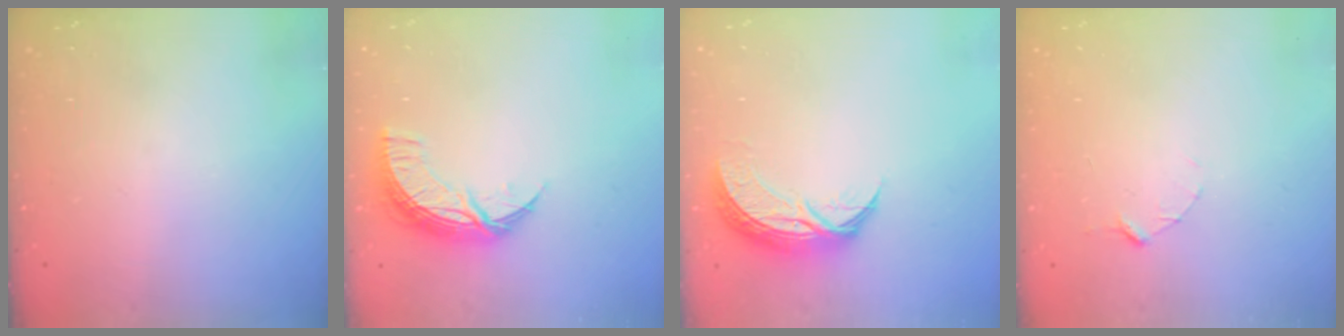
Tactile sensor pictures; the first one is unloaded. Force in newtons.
{"total": 10.0, "press": 10.0, "slide": 0.5}
{"total": 10.1, "press": 10.1, "slide": 0.3}
{"total": 2.9, "press": 2.9, "slide": 0.3}